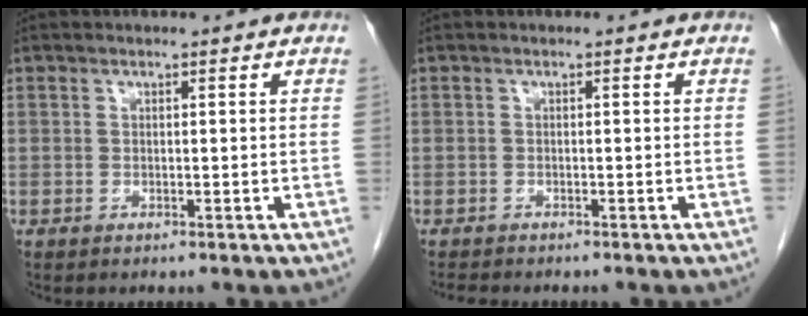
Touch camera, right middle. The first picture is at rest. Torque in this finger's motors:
{"motor_torque": [-0.01, 0.02, 0.00, 0.00]}